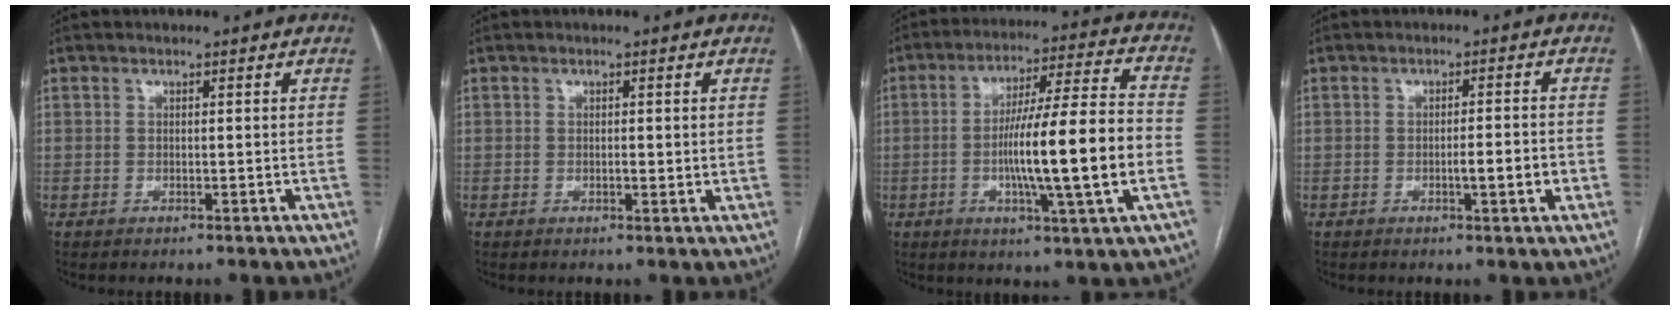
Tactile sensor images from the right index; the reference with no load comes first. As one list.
[{"total": 1.2, "force": [0.1, 0.5, 1.1], "torque": [-0.017, -0.002, 0.002]}, {"total": 17.0, "force": [-3.1, -0.1, 16.8], "torque": [-0.279, 0.002, -0.055]}, {"total": 4.0, "force": [-1.2, 0.4, 3.8], "torque": [-0.058, -0.001, -0.015]}]